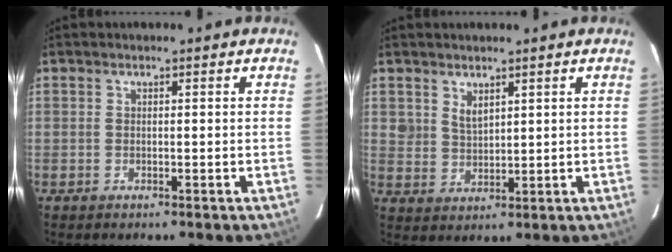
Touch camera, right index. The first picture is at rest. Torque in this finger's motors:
{"motor_torque": [-0.01, 0.09, 0.01, 0.03]}